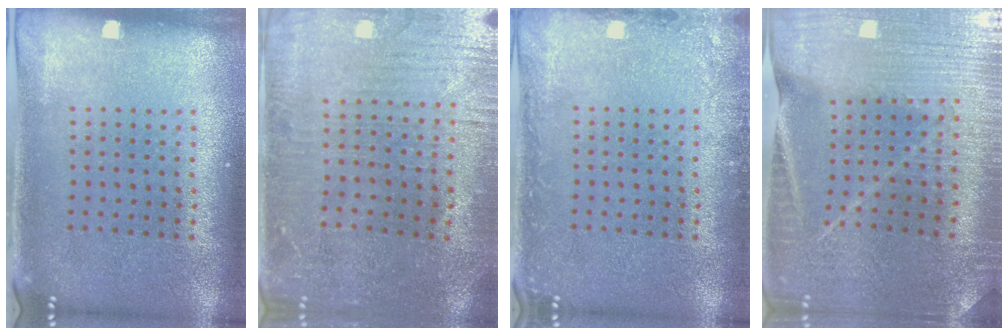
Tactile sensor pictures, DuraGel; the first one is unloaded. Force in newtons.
{"total": 1.1, "press": 1.0, "slide": 0.4}
{"total": 1.6, "press": 1.6, "slide": 0.3}
{"total": 3.0, "press": 3.0, "slide": 0.3}